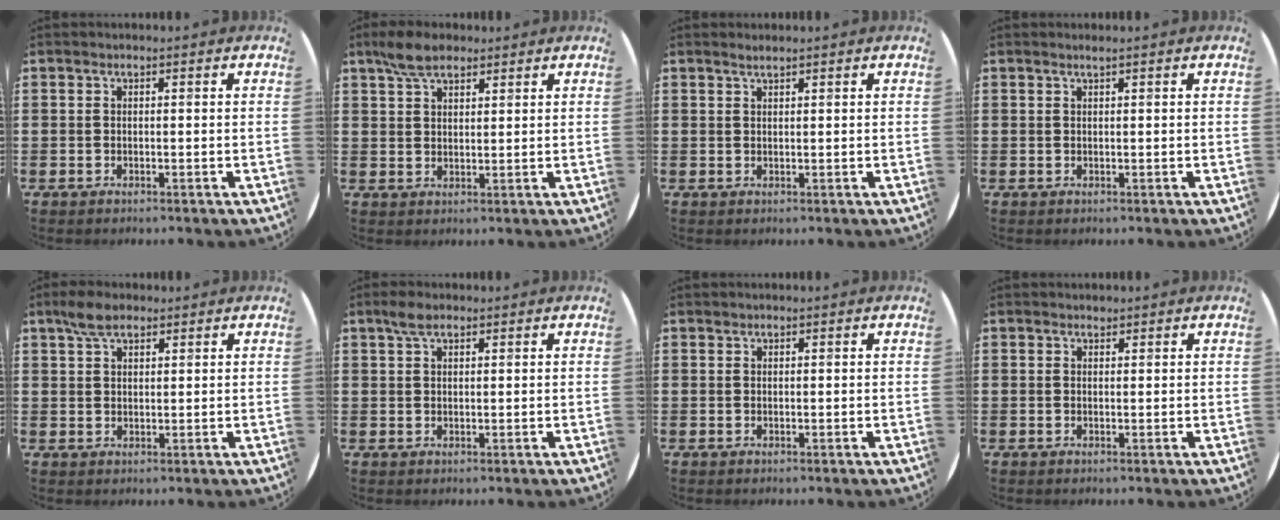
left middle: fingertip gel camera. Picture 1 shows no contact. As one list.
[{"total": 5.0, "force": [3.9, 2.4, 2.0], "torque": [-0.042, 0.001, 0.073]}, {"total": 1.0, "force": [0.9, -0.1, 0.3], "torque": [-0.007, 0.000, 0.018]}, {"total": 0.6, "force": [0.4, -0.2, 0.4], "torque": [-0.004, -0.001, 0.008]}, {"total": 4.0, "force": [3.0, 1.9, 1.8], "torque": [-0.033, 0.005, 0.055]}, {"total": 2.5, "force": [1.8, 1.2, 1.3], "torque": [-0.020, 0.003, 0.032]}, {"total": 0.0}, {"total": 0.6, "force": [0.6, 0.1, -0.1], "torque": [0.009, -0.001, 0.010]}]